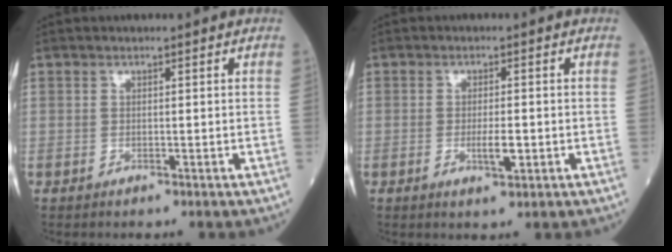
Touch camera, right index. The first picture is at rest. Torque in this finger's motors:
{"motor_torque": [0.71, -0.12, 0.30, 0.08]}